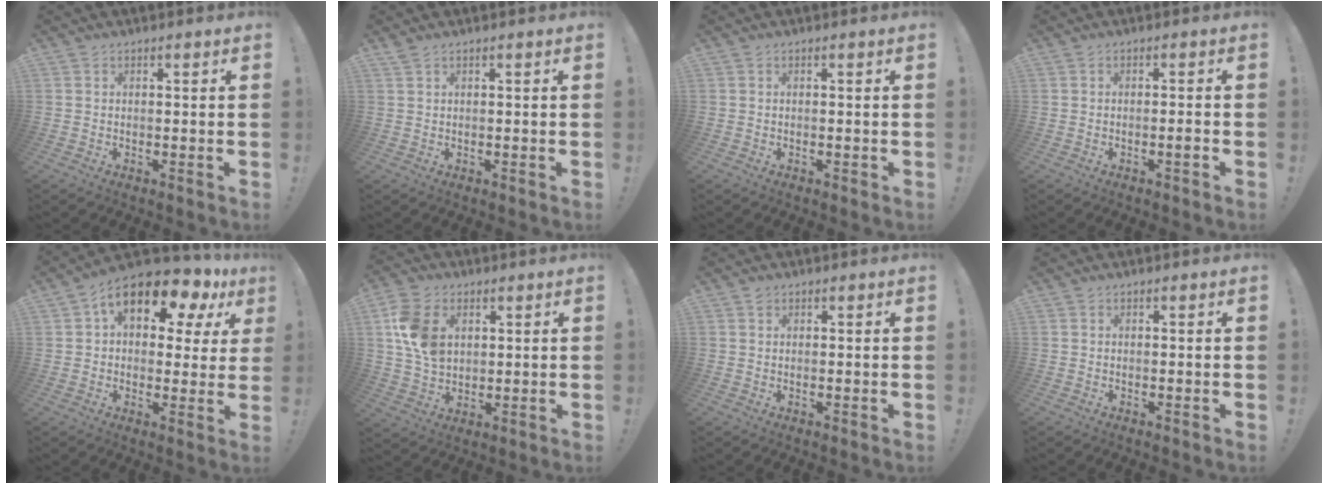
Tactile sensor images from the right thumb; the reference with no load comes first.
{"total": 1.0, "force": [0.7, 0.2, 0.6], "torque": [-0.016, 0.002, 0.014]}
{"total": 0.0}
{"total": 2.1, "force": [-0.8, 0.0, 1.9], "torque": [-0.029, 0.002, -0.015]}
{"total": 13.5, "force": [6.6, 7.2, 9.2], "torque": [-0.141, -0.031, 0.114]}
{"total": 12.7, "force": [3.6, 9.3, 7.8], "torque": [-0.145, 0.003, 0.070]}
{"total": 0.8, "force": [0.6, 0.5, 0.1], "torque": [0.002, -0.001, 0.011]}
{"total": 0.0}